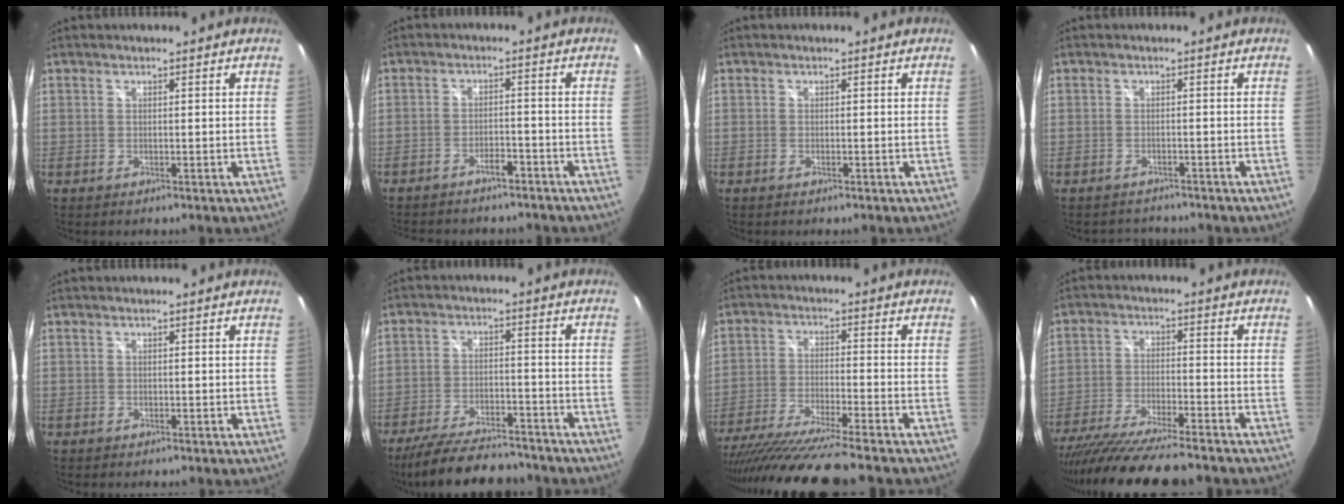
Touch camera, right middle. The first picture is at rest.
{"total": 8.7, "force": [-7.5, 3.1, 3.2], "torque": [-0.076, 0.003, -0.102]}
{"total": 0.6, "force": [-0.5, 0.2, 0.2], "torque": [-0.005, -0.002, -0.010]}
{"total": 3.1, "force": [-2.9, 1.2, 0.1], "torque": [-0.008, 0.007, -0.044]}
{"total": 0.0}
{"total": 17.5, "force": [-14.9, 4.9, 7.8], "torque": [-0.160, -0.018, -0.225]}
{"total": 16.8, "force": [-14.4, -0.4, 8.6], "torque": [-0.174, -0.045, -0.248]}
{"total": 17.8, "force": [-15.4, 1.8, 8.7], "torque": [-0.172, -0.044, -0.254]}